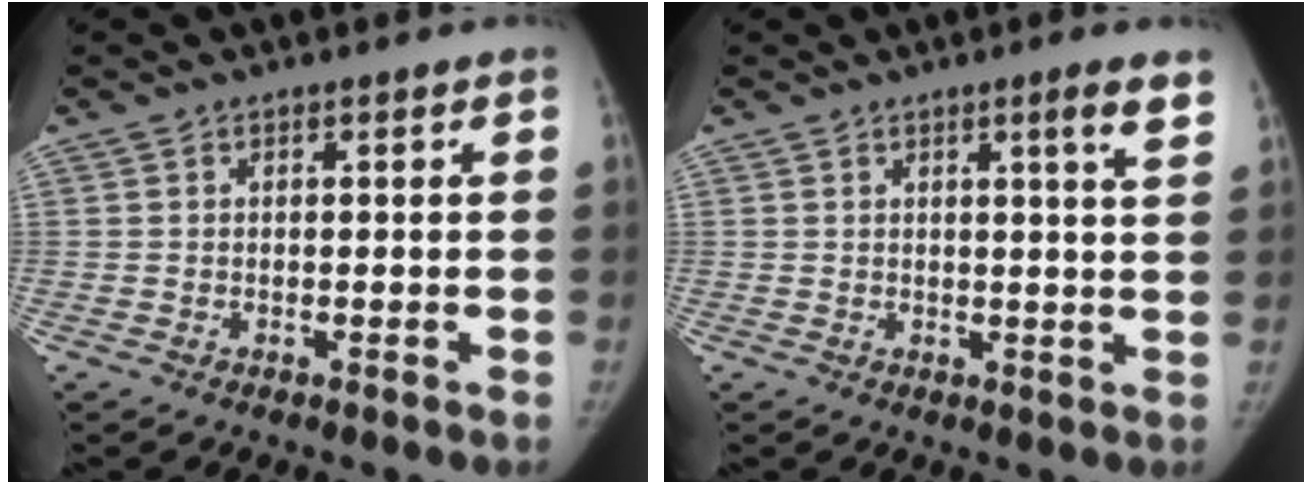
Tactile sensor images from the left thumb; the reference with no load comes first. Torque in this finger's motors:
{"motor_torque": [-0.22, 0.01, 0.37, -0.10, -0.01]}